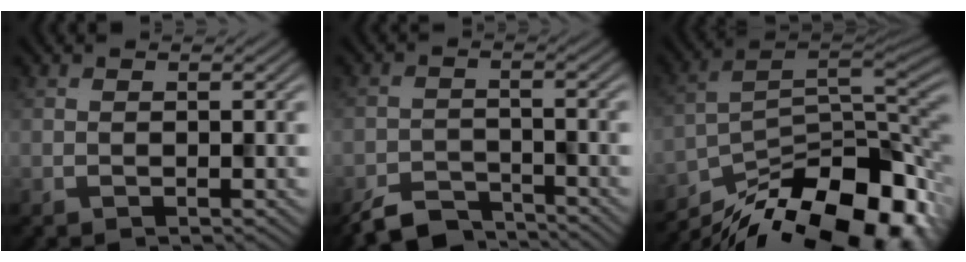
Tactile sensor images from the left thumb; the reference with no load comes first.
{"total": 5.0, "force": [-4.5, 1.6, 1.6], "torque": [-0.027, -0.005, -0.083]}
{"total": 16.9, "force": [-12.2, 6.4, 9.9], "torque": [-0.175, -0.023, -0.190]}